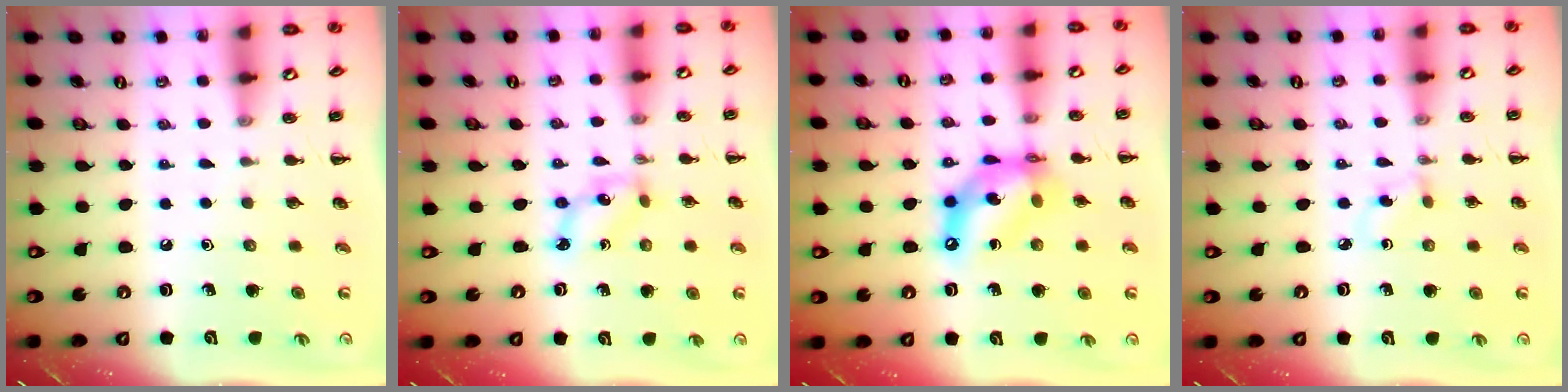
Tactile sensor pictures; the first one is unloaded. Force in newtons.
{"total": 3.9, "press": 3.8, "slide": 0.9}
{"total": 12.7, "press": 12.3, "slide": 3.2}
{"total": 2.3, "press": 2.0, "slide": 1.1}